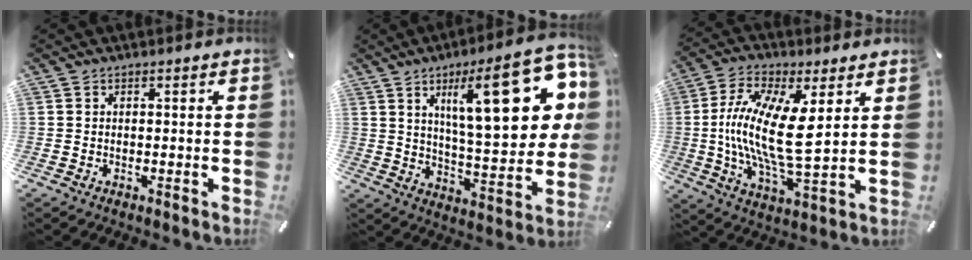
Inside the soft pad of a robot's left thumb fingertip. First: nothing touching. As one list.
[{"total": 25.9, "force": [9.5, 9.2, 22.3], "torque": [-0.329, -0.041, 0.139]}, {"total": 16.6, "force": [2.1, 5.6, 15.5], "torque": [-0.324, -0.018, 0.030]}]